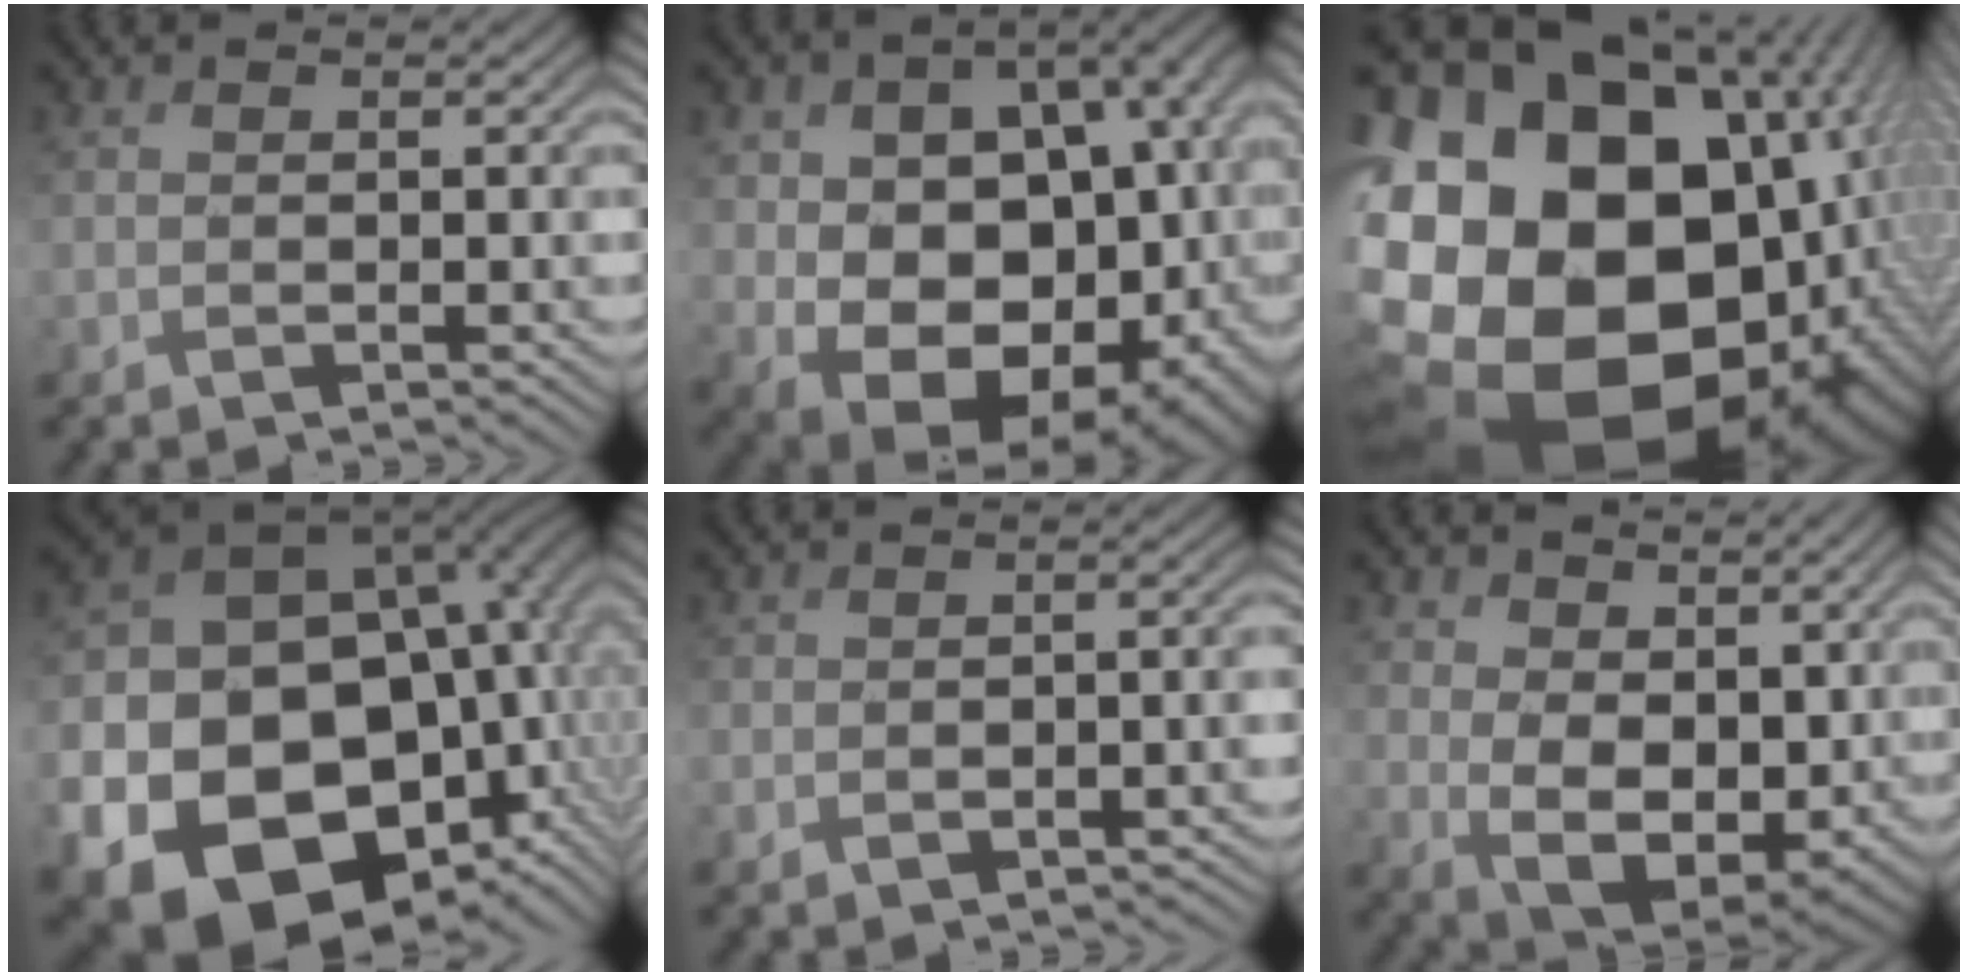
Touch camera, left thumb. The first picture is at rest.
{"total": 21.1, "force": [-0.3, 15.5, 14.3], "torque": [-0.222, -0.046, 0.052]}
{"total": 25.5, "force": [-2.1, 21.1, 14.2], "torque": [-0.298, -0.048, -0.043]}
{"total": 24.9, "force": [-8.9, 19.9, 11.9], "torque": [-0.244, -0.058, -0.153]}
{"total": 3.0, "force": [-2.0, 1.5, 1.6], "torque": [-0.020, -0.001, -0.029]}
{"total": 11.5, "force": [3.8, 7.5, 7.8], "torque": [-0.169, -0.020, 0.082]}